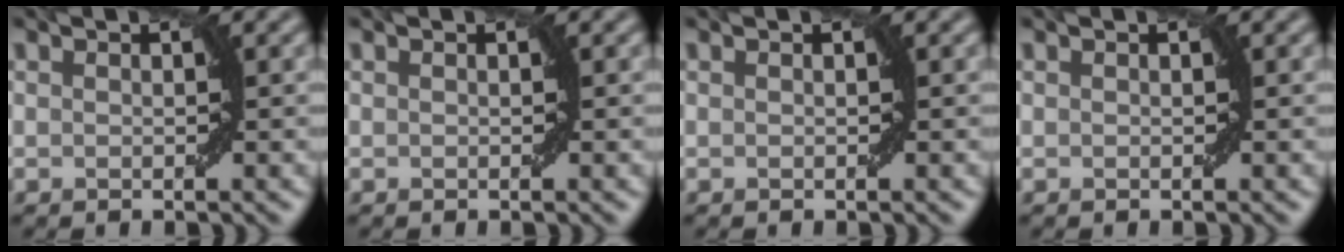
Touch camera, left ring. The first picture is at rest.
{"total": 0.0}
{"total": 0.0}
{"total": 0.0}